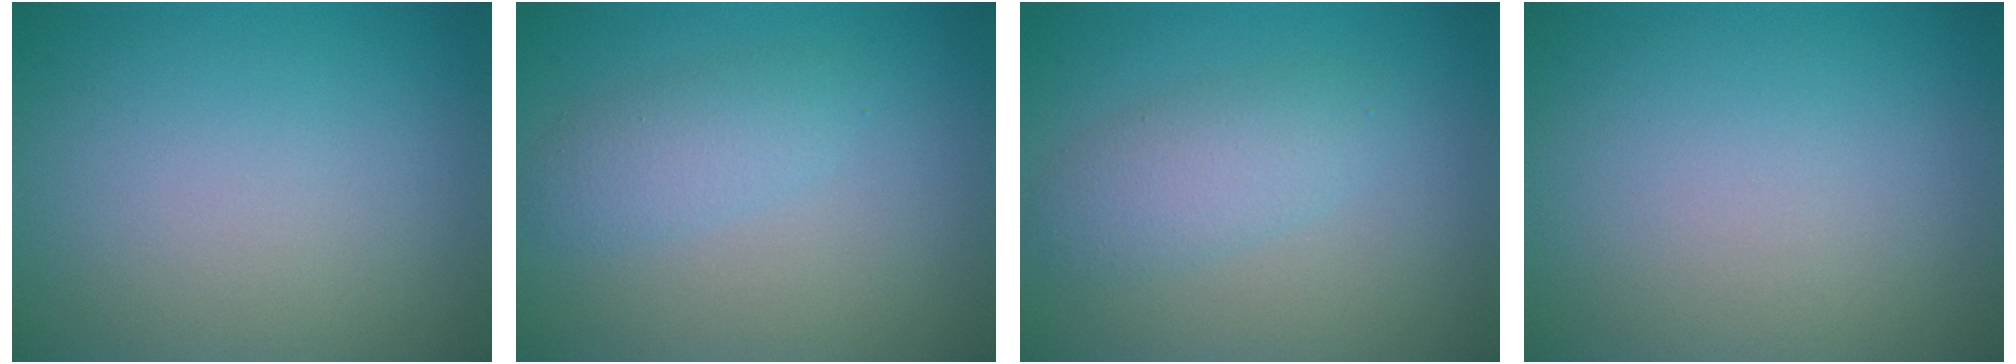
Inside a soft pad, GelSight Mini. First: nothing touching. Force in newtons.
{"total": 2.2, "press": 2.2, "slide": 0.1}
{"total": 2.9, "press": 2.9, "slide": 0.1}
{"total": 0.0}